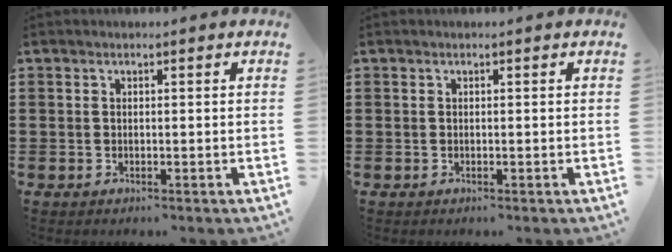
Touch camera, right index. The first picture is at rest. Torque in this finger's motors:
{"motor_torque": [-0.21, 0.21, 0.00, 0.00]}